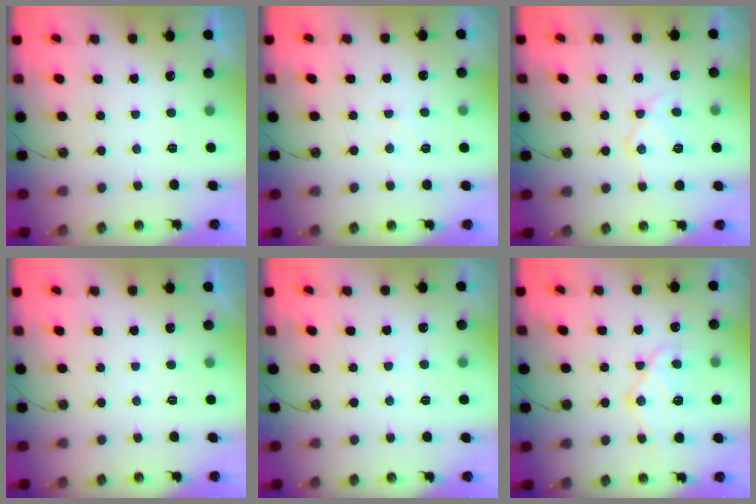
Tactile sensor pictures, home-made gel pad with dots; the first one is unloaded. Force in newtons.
{"total": 4.7, "press": 4.7, "slide": 0.6}
{"total": 12.0, "press": 12.0, "slide": 1.0}
{"total": 0.0}
{"total": 2.8, "press": 2.8, "slide": 0.5}
{"total": 13.3, "press": 13.3, "slide": 1.0}